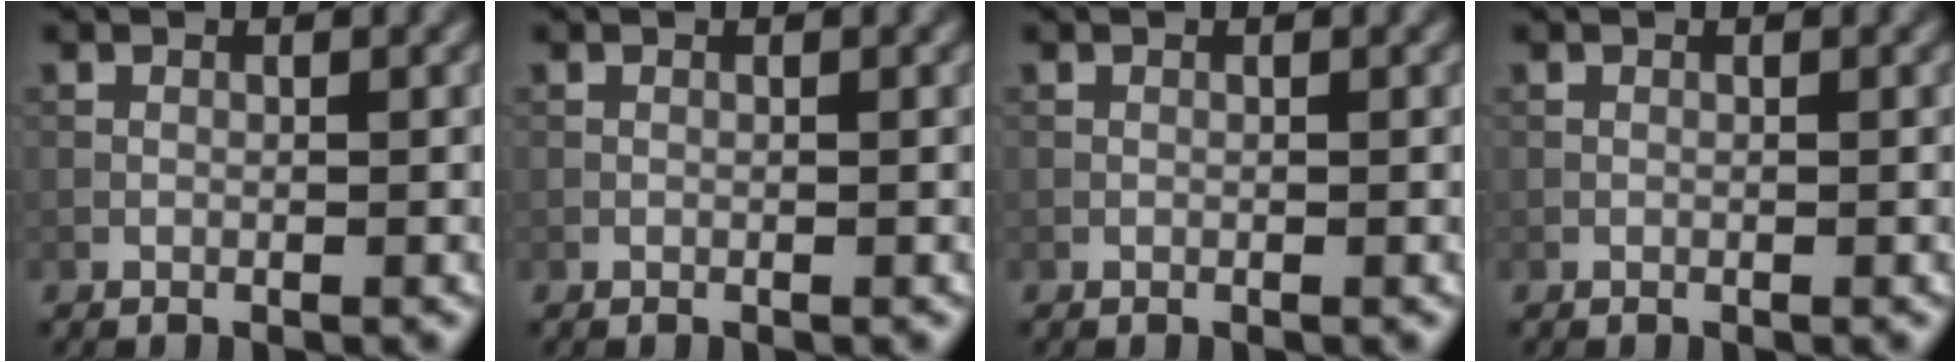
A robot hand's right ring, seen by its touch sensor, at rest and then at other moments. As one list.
[{"total": 0.0}, {"total": 0.0}, {"total": 0.0}]